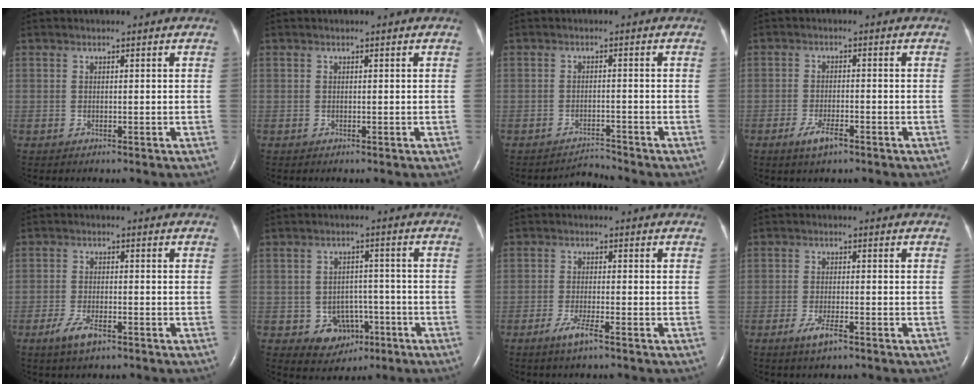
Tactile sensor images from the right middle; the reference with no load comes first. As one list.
[{"total": 0.0}, {"total": 2.4, "force": [-2.1, -0.7, -0.9], "torque": [0.015, -0.007, -0.030]}, {"total": 3.5, "force": [-2.2, 0.8, 2.5], "torque": [-0.053, -0.002, -0.041]}, {"total": 4.0, "force": [-2.4, 1.2, 2.9], "torque": [-0.063, -0.004, -0.045]}, {"total": 5.7, "force": [-2.4, 4.9, 1.9], "torque": [-0.026, 0.010, -0.020]}, {"total": 3.1, "force": [-2.0, 0.0, 2.4], "torque": [-0.053, -0.007, -0.041]}, {"total": 3.1, "force": [-1.9, 0.5, 2.4], "torque": [-0.051, -0.004, -0.036]}]